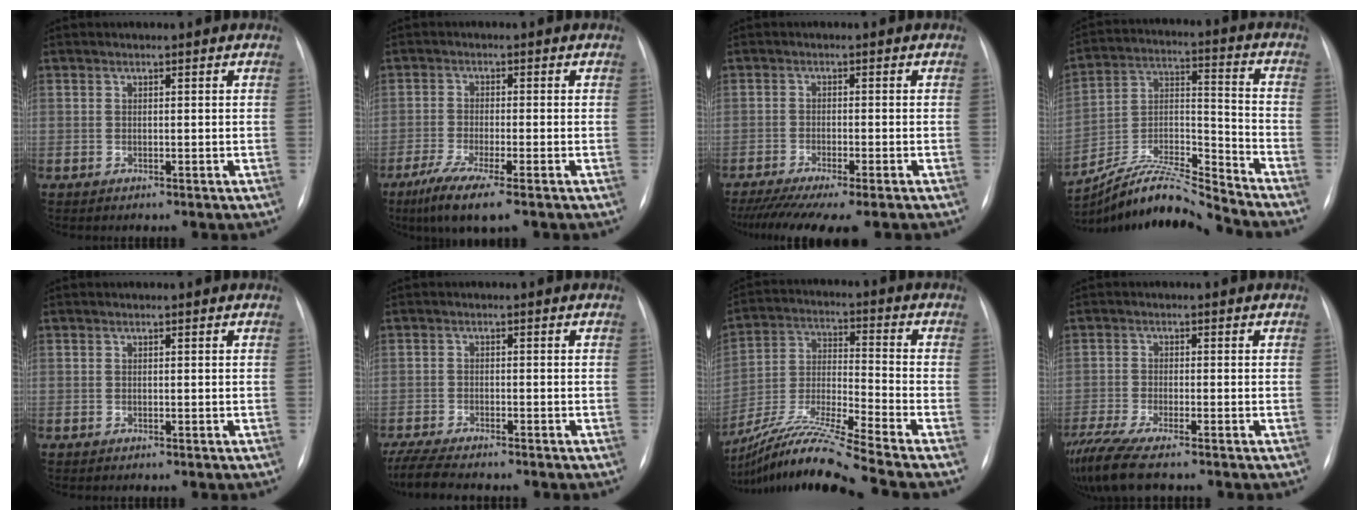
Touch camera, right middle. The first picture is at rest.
{"total": 6.8, "force": [-4.2, 0.3, 5.3], "torque": [-0.105, -0.023, -0.075]}
{"total": 10.7, "force": [-8.6, 0.9, 6.3], "torque": [-0.091, -0.020, -0.132]}
{"total": 12.9, "force": [-12.5, -0.9, 3.1], "torque": [-0.055, 0.032, -0.229]}
{"total": 0.0}
{"total": 8.9, "force": [-7.6, 1.5, 4.3], "torque": [-0.073, -0.018, -0.123]}
{"total": 16.8, "force": [-14.0, -2.2, 8.9], "torque": [-0.190, -0.024, -0.257]}
{"total": 9.1, "force": [-7.3, 0.9, 5.3], "torque": [-0.098, -0.022, -0.126]}